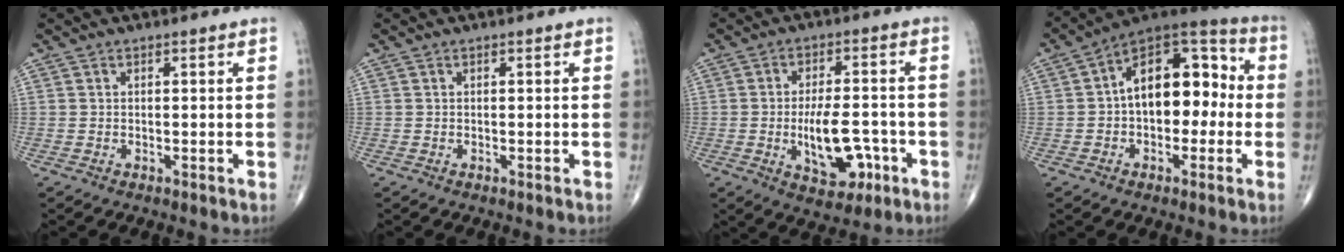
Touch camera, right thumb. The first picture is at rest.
{"total": 0.0}
{"total": 10.7, "force": [-3.1, 5.3, 8.8], "torque": [-0.123, 0.016, -0.039]}
{"total": 16.1, "force": [-0.1, 9.7, 12.8], "torque": [-0.155, 0.049, -0.018]}